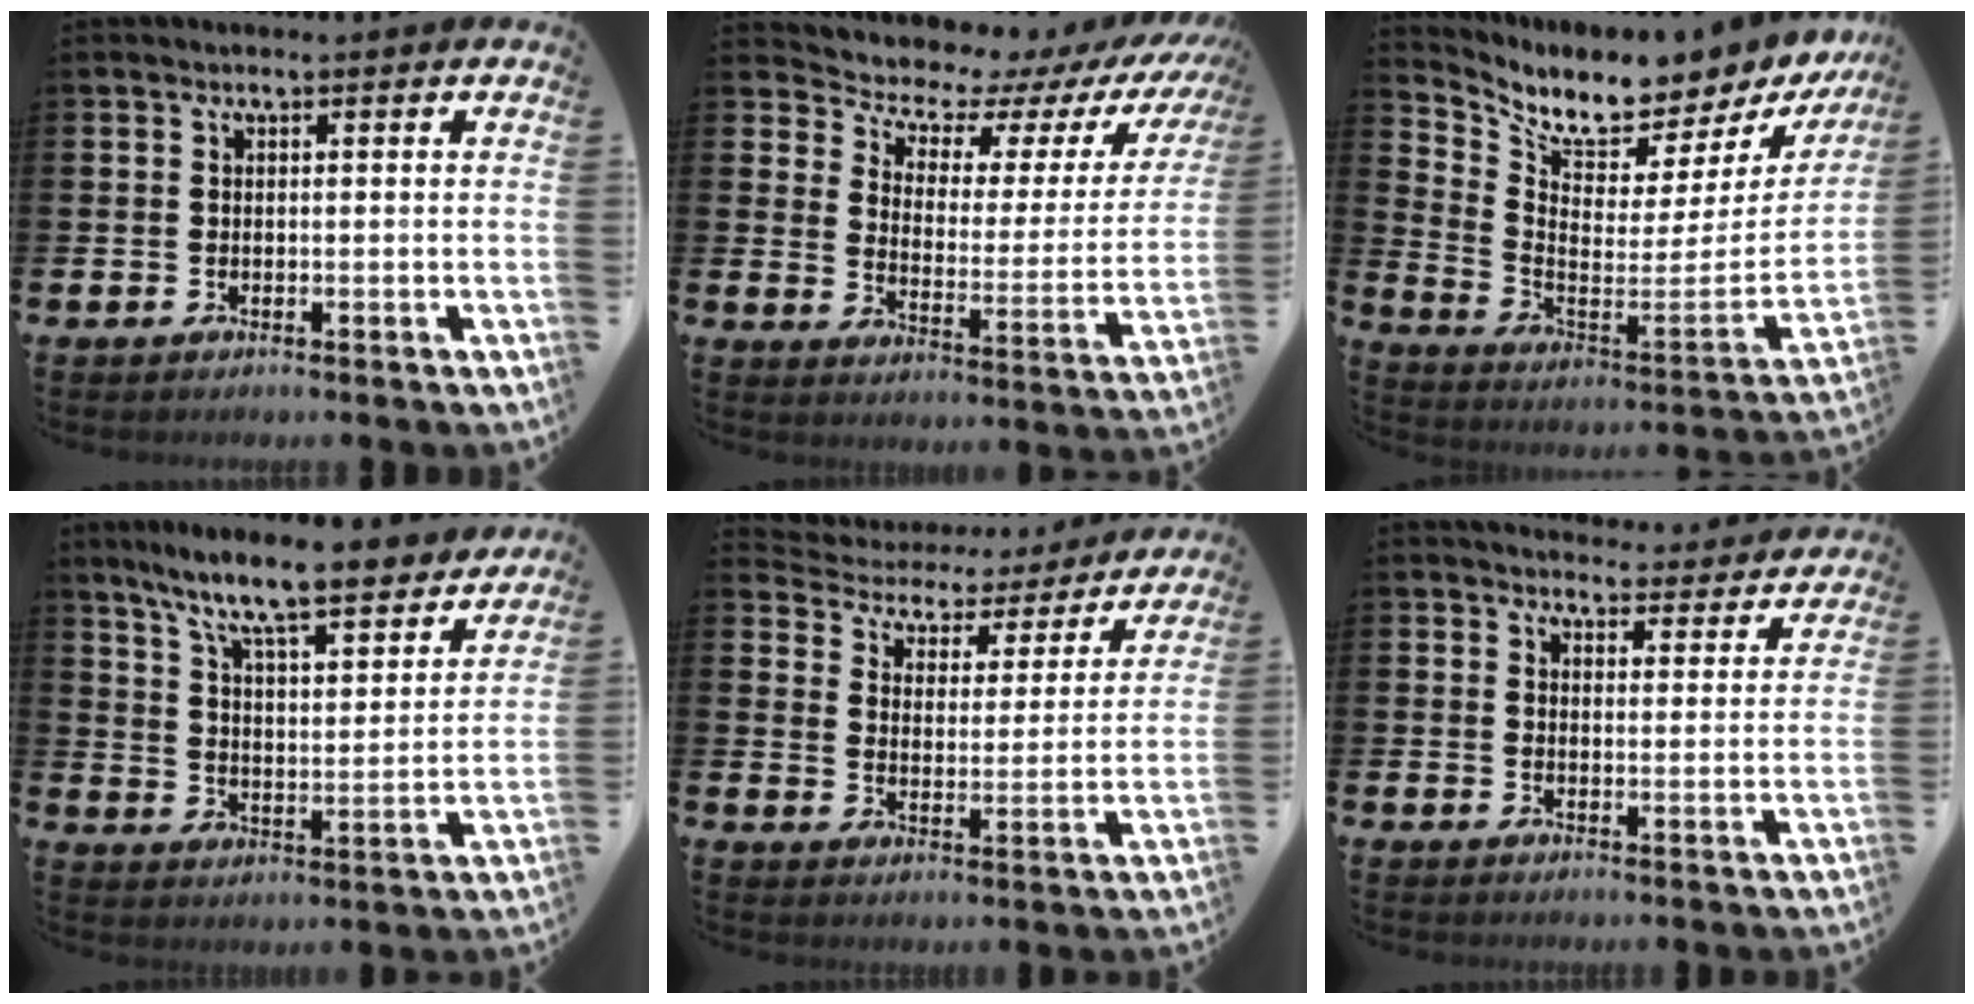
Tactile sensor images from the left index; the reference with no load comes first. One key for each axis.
{"total": 6.7, "fx": 5.8, "fy": 2.7, "fz": 2.2, "tx": -0.071, "ty": -0.045, "tz": 0.092}
{"total": 6.6, "fx": 6.0, "fy": 1.9, "fz": 1.9, "tx": -0.064, "ty": -0.070, "tz": 0.095}
{"total": 9.7, "fx": 8.8, "fy": 0.7, "fz": 4.0, "tx": -0.101, "ty": -0.061, "tz": 0.149}
{"total": 4.5, "fx": 3.9, "fy": 2.3, "fz": 0.4, "tx": -0.038, "ty": -0.030, "tz": 0.060}
{"total": 4.1, "fx": 4.0, "fy": 0.9, "fz": 0.0, "tx": -0.002, "ty": -0.031, "tz": 0.070}